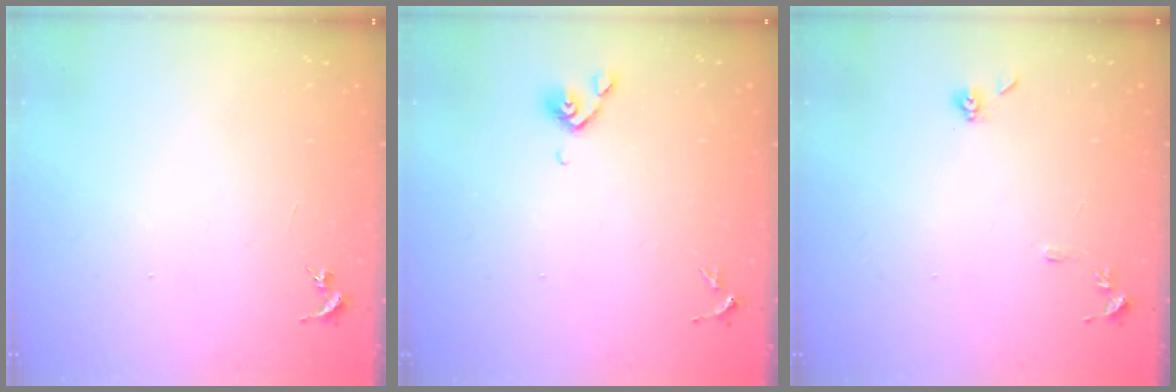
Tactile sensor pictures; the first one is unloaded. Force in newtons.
{"total": 5.5, "press": 5.3, "slide": 1.5}
{"total": 7.2, "press": 7.2, "slide": 0.8}